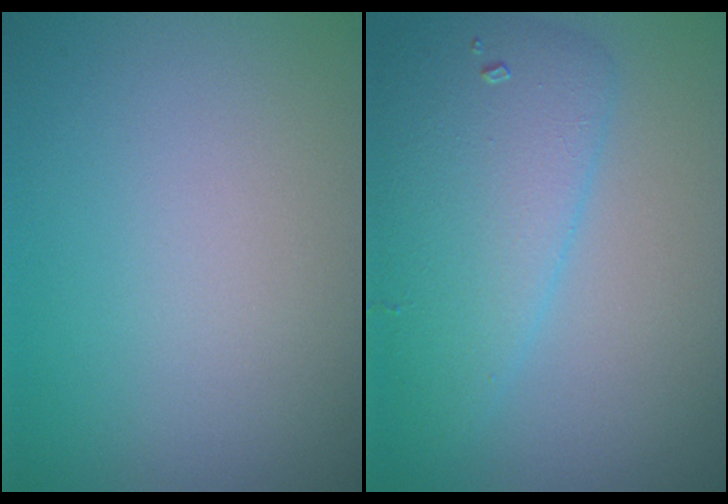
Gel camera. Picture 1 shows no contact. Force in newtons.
{"total": 5.1, "press": 5.1, "slide": 0.2}